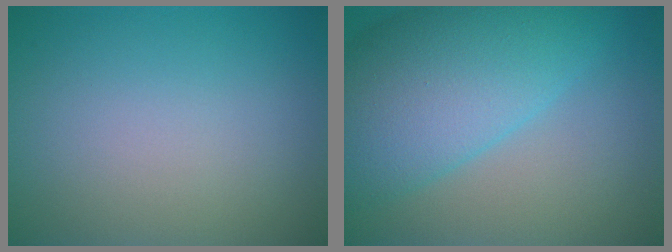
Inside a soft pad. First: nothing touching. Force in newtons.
{"total": 10.1, "press": 10.1, "slide": 0.3}